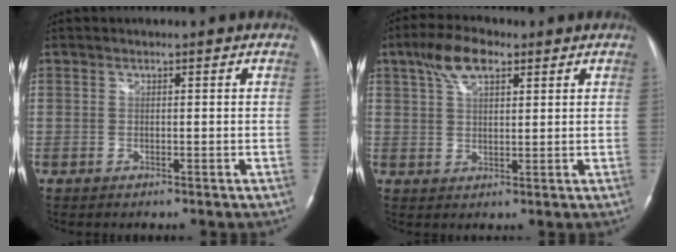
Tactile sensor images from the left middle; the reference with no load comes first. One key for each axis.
{"total": 6.9, "fx": 3.9, "fy": 3.0, "fz": 4.9, "tx": -0.098, "ty": 0.021, "tz": 0.072}